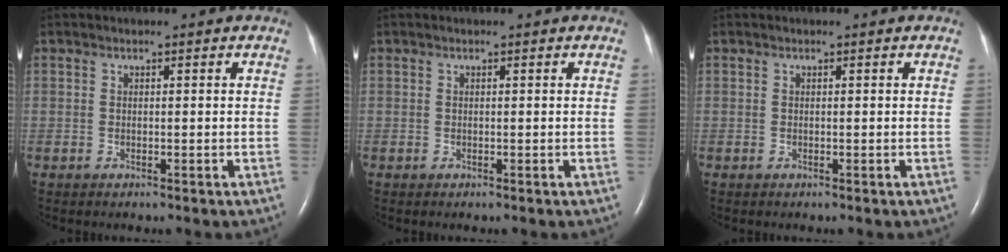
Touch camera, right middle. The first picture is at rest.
{"total": 0.0}
{"total": 0.0}